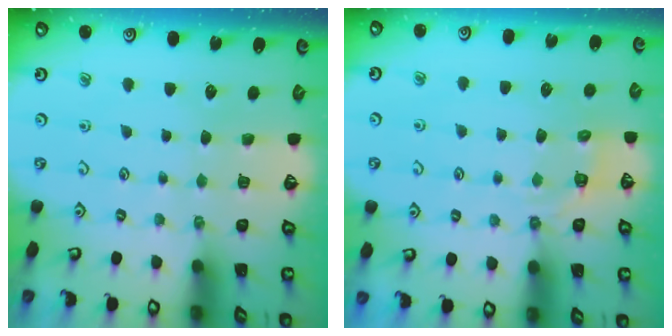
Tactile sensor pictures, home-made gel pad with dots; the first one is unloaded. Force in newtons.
{"total": 4.1, "press": 3.8, "slide": 1.5}